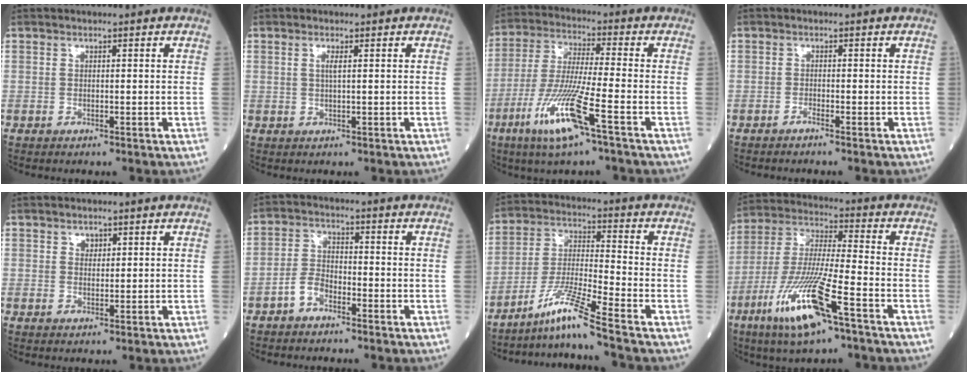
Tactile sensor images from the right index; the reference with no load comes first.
{"total": 1.3, "force": [0.4, 0.1, 1.2], "torque": [-0.030, 0.000, 0.006]}
{"total": 12.0, "force": [-5.9, -0.2, 10.5], "torque": [-0.215, -0.022, -0.118]}
{"total": 0.8, "force": [-0.7, -0.3, 0.3], "torque": [-0.008, 0.001, -0.016]}
{"total": 1.5, "force": [0.9, 1.0, 0.6], "torque": [-0.005, -0.002, 0.013]}
{"total": 3.7, "force": [-2.5, 1.8, 2.1], "torque": [-0.045, 0.008, -0.050]}
{"total": 9.3, "force": [-7.2, -2.1, 5.5], "torque": [-0.114, -0.023, -0.136]}
{"total": 15.1, "force": [-7.8, 1.2, 12.9], "torque": [-0.263, -0.024, -0.145]}